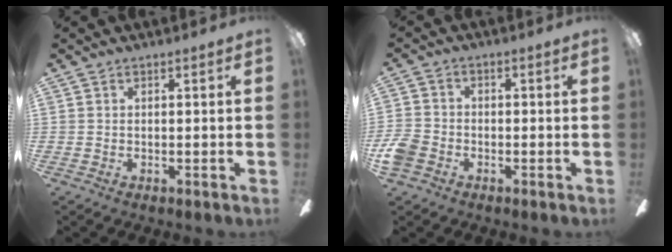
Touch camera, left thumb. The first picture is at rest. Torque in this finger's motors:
{"motor_torque": [0.01, 1.40, 0.42, -0.11, 0.01]}